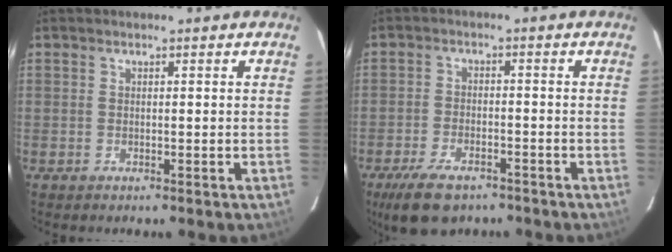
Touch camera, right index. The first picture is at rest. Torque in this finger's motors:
{"motor_torque": [0.65, -0.65, 0.43, 0.05]}